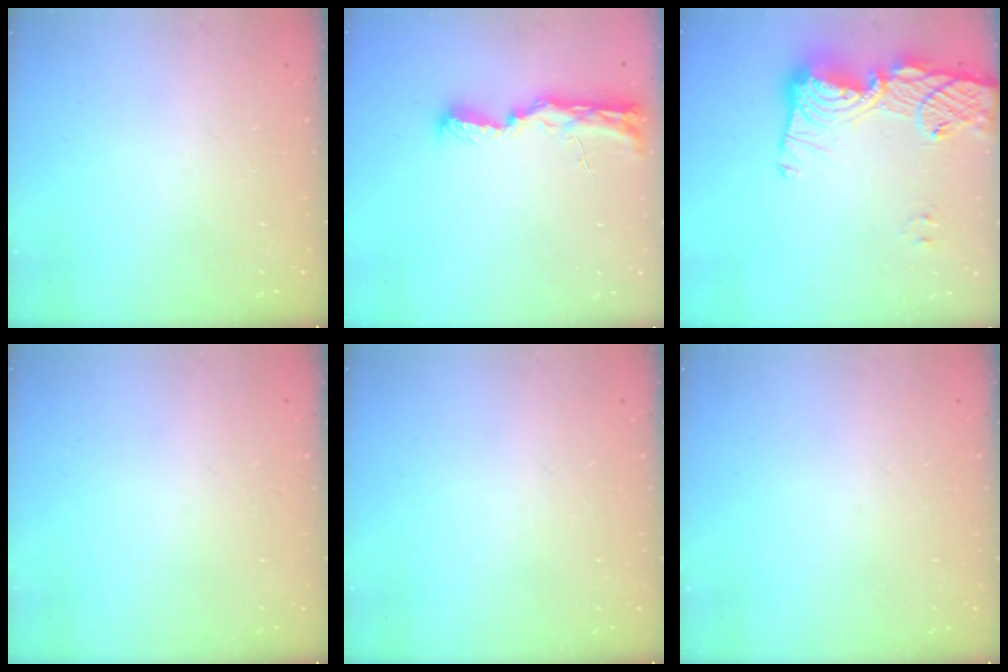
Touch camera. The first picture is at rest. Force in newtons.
{"total": 11.1, "press": 9.8, "slide": 5.2}
{"total": 18.1, "press": 18.0, "slide": 1.8}
{"total": 0.0}
{"total": 0.0}
{"total": 0.0}